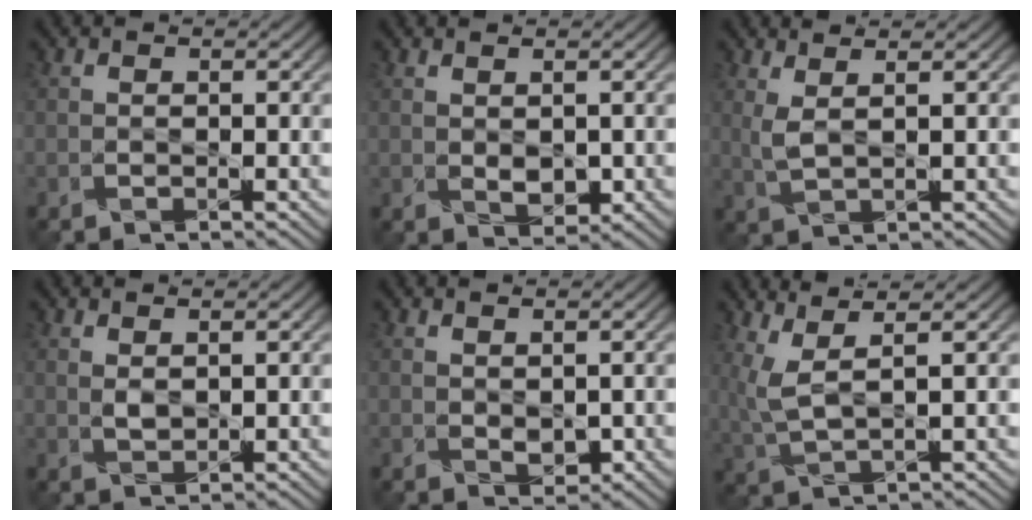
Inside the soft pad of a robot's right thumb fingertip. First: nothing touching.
{"total": 2.0, "force": [0.2, 1.1, 1.7], "torque": [-0.037, -0.005, 0.009]}
{"total": 2.5, "force": [1.6, 0.3, 1.9], "torque": [-0.058, 0.006, 0.037]}
{"total": 1.3, "force": [0.9, 0.4, 0.8], "torque": [-0.026, 0.002, 0.022]}
{"total": 1.6, "force": [0.2, 0.8, 1.3], "torque": [-0.030, -0.005, 0.011]}
{"total": 5.1, "force": [2.5, 1.3, 4.2], "torque": [-0.114, 0.007, 0.058]}